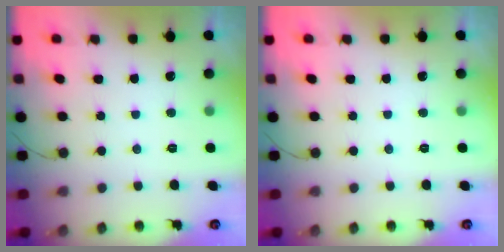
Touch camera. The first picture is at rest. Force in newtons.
{"total": 0.0}